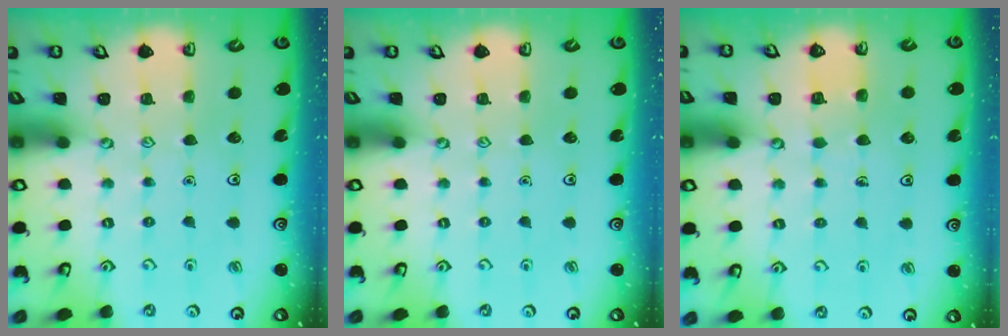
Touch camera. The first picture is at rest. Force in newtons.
{"total": 0.0}
{"total": 2.2, "press": 2.2, "slide": 0.0}